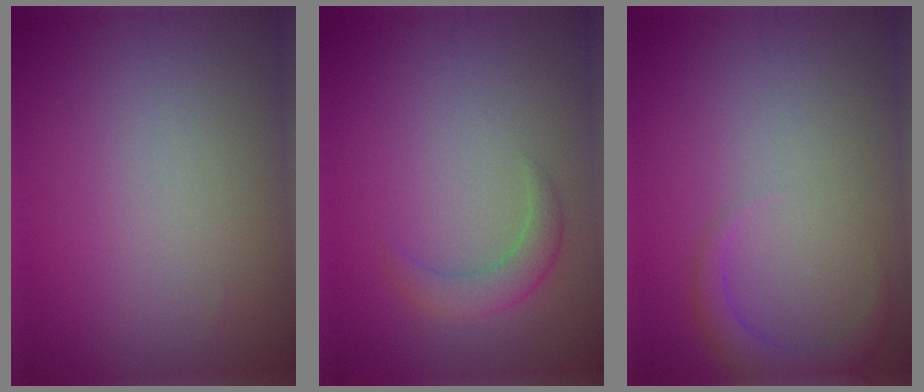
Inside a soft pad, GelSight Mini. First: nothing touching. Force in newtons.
{"total": 2.3, "press": 2.3, "slide": 0.1}
{"total": 2.1, "press": 2.1, "slide": 0.2}